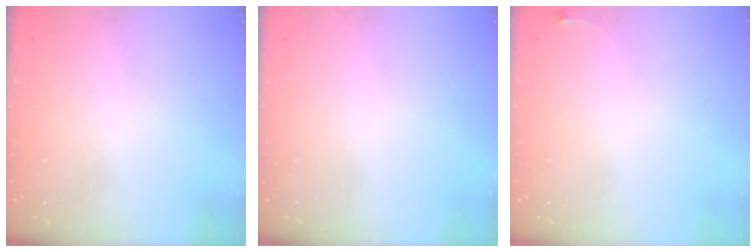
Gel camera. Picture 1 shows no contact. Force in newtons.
{"total": 0.0}
{"total": 2.6, "press": 2.6, "slide": 0.6}